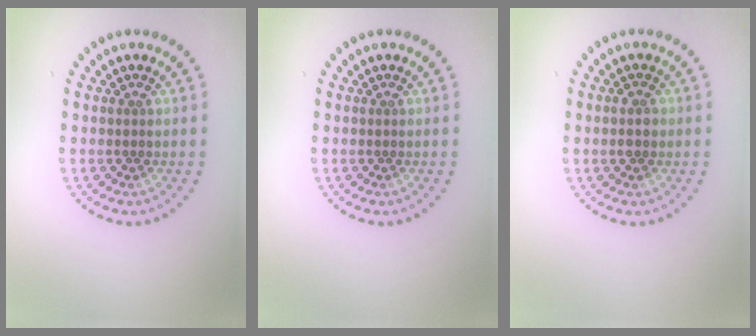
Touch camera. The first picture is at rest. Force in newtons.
{"total": 0.0}
{"total": 1.4, "press": 1.3, "slide": 0.1}